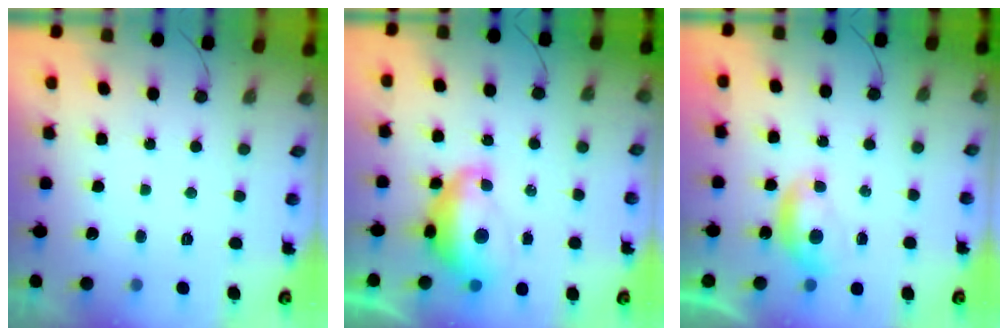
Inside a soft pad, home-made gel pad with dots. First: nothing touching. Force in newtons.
{"total": 11.4, "press": 11.4, "slide": 1.1}
{"total": 5.3, "press": 5.2, "slide": 0.7}